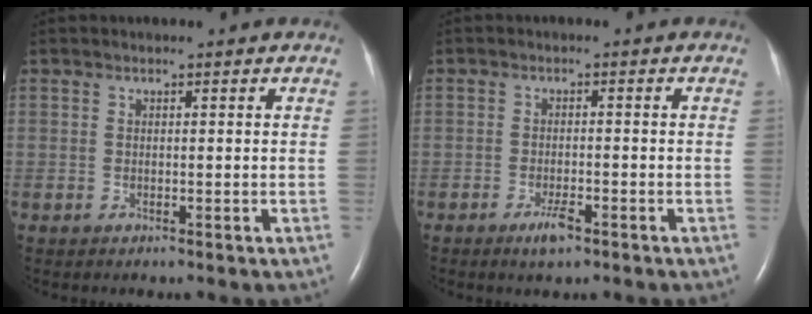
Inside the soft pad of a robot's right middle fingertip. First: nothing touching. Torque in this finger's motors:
{"motor_torque": [0.67, -0.41, 0.03, 0.02]}